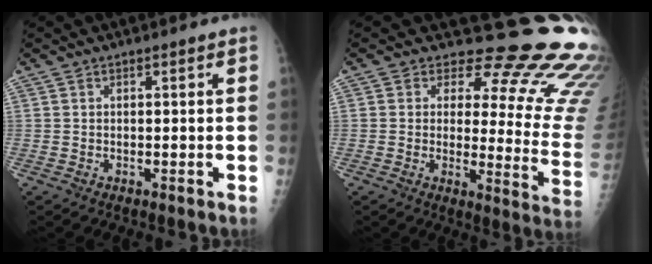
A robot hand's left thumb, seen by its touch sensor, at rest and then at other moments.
{"total": 19.7, "force": [15.9, 6.8, 9.5], "torque": [-0.067, -0.142, 0.167]}